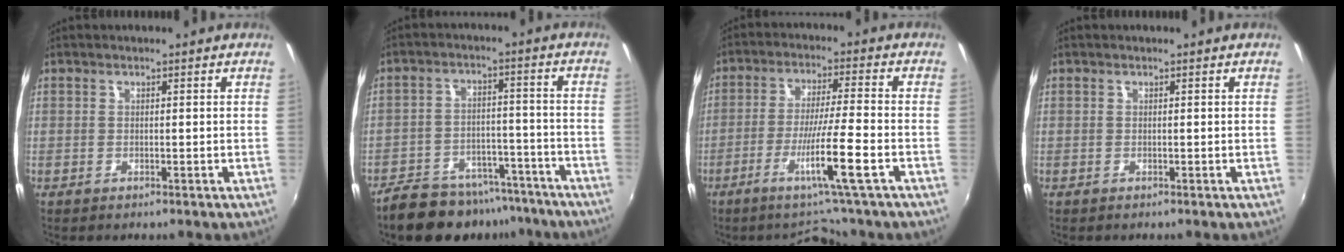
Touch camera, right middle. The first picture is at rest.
{"total": 15.9, "force": [-13.0, 6.8, 6.2], "torque": [-0.128, 0.013, -0.172]}
{"total": 11.2, "force": [-6.5, 0.1, 9.1], "torque": [-0.167, -0.023, -0.117]}
{"total": 0.0}